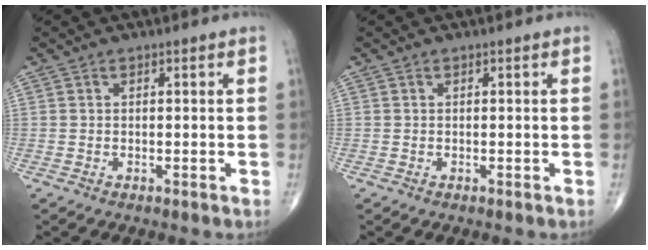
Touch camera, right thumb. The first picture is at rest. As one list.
[{"total": 0.0}]